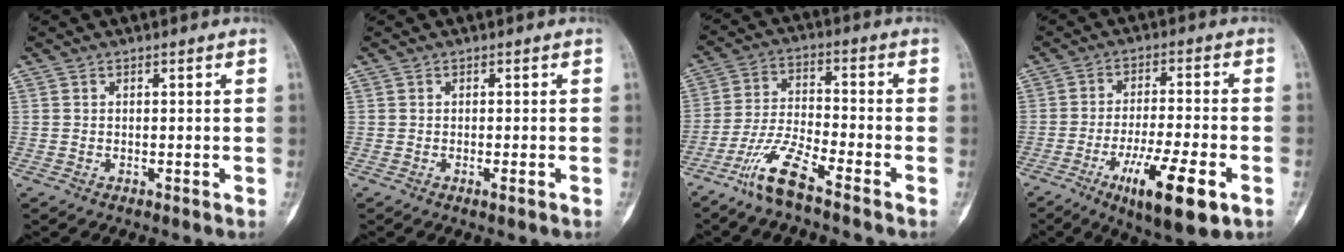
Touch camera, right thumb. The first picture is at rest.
{"total": 1.2, "force": [-0.6, 0.2, 1.1], "torque": [-0.018, -0.002, -0.009]}
{"total": 9.0, "force": [-6.6, 1.1, 6.1], "torque": [-0.140, 0.028, -0.138]}
{"total": 14.4, "force": [-6.4, 3.6, 12.3], "torque": [-0.212, 0.011, -0.098]}